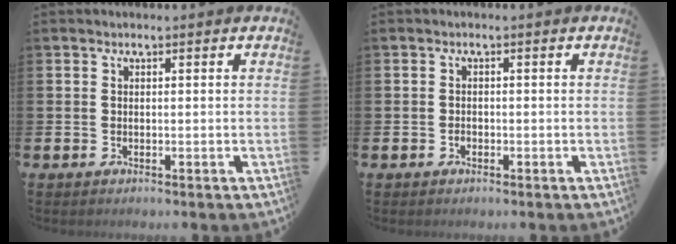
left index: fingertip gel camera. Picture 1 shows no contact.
{"total": 0.8, "force": [-0.5, 0.6, 0.3], "torque": [-0.008, 0.002, -0.011]}